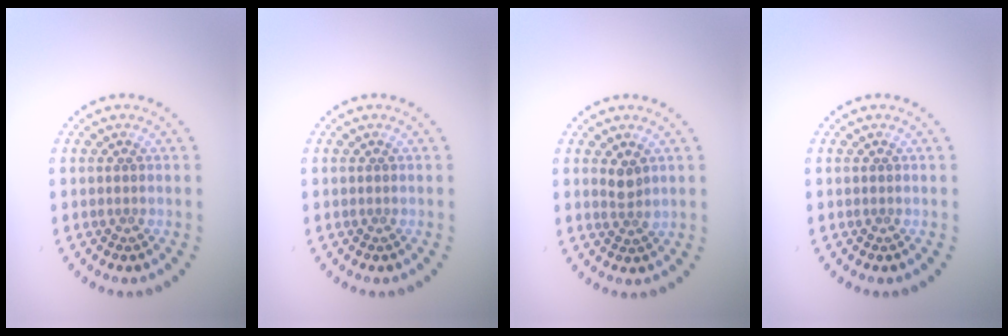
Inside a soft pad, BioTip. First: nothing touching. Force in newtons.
{"total": 0.0}
{"total": 1.5, "press": 1.2, "slide": 0.9}
{"total": 0.0}